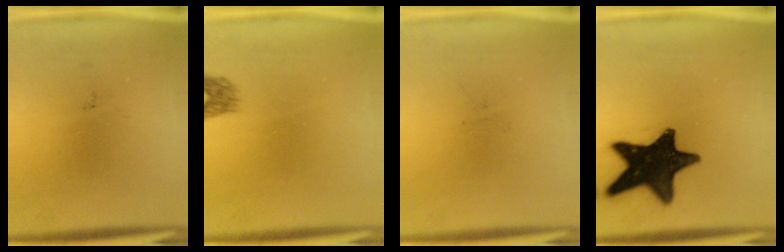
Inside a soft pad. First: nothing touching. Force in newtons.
{"total": 1.6}
{"total": 0.0}
{"total": 17.8}